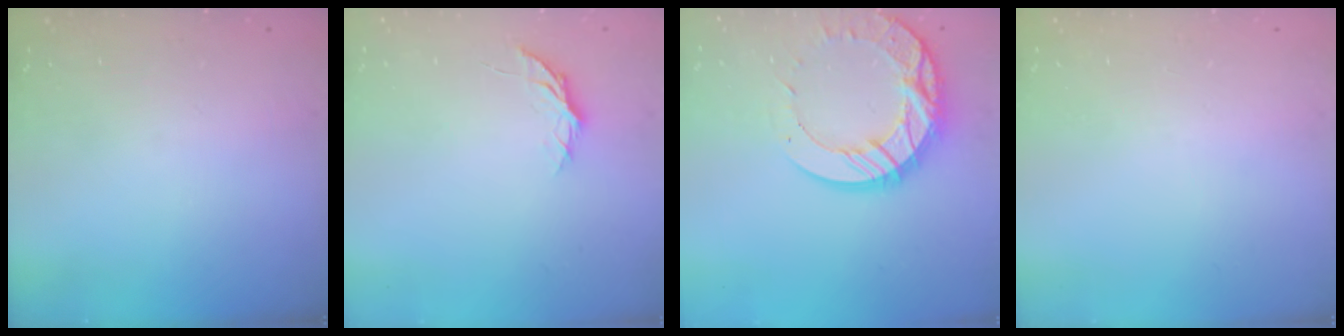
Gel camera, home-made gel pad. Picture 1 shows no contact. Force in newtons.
{"total": 5.1, "press": 5.1, "slide": 0.4}
{"total": 16.6, "press": 16.5, "slide": 1.3}
{"total": 0.0}